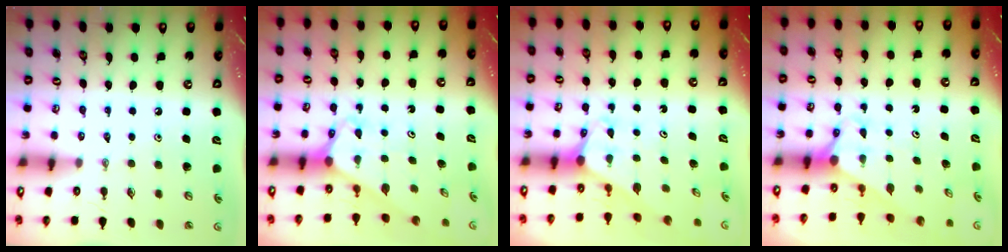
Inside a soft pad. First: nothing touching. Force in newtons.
{"total": 2.8, "press": 2.8, "slide": 0.2}
{"total": 2.1, "press": 2.1, "slide": 0.2}
{"total": 2.8, "press": 2.8, "slide": 0.0}